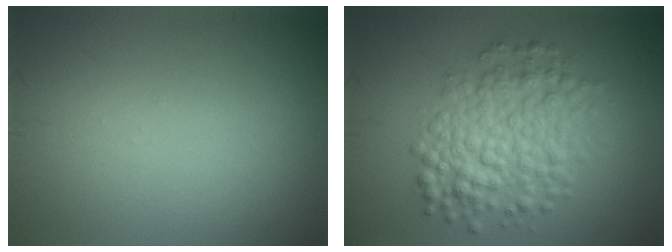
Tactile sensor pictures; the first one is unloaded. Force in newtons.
{"total": 6.2, "press": 6.2, "slide": 0.1}